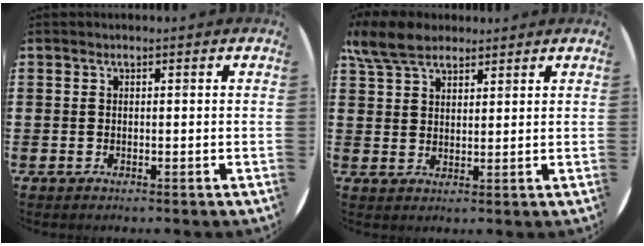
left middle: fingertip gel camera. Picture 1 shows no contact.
{"total": 6.2, "force": [5.2, 2.4, 2.3], "torque": [-0.053, -0.006, 0.098]}